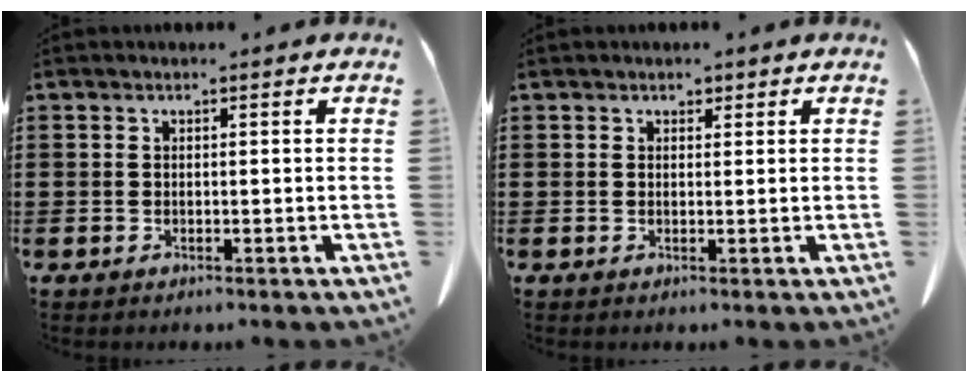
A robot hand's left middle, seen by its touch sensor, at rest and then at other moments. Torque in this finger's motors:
{"motor_torque": [0.08, 0.01, 0.00, 0.00]}